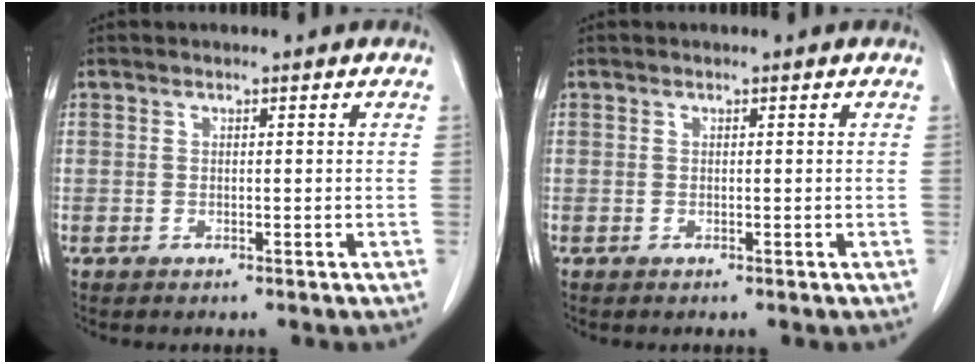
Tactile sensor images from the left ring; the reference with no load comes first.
{"total": 0.0}